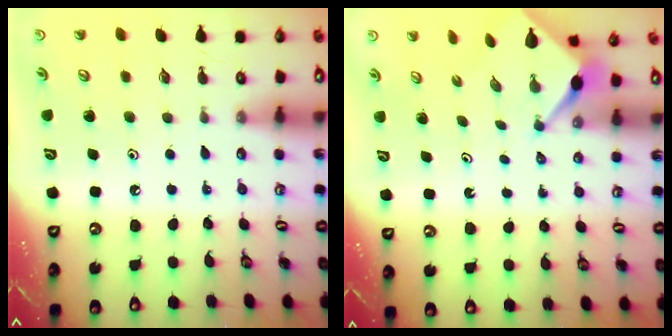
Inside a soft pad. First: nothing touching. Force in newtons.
{"total": 2.7, "press": 2.7, "slide": 0.0}